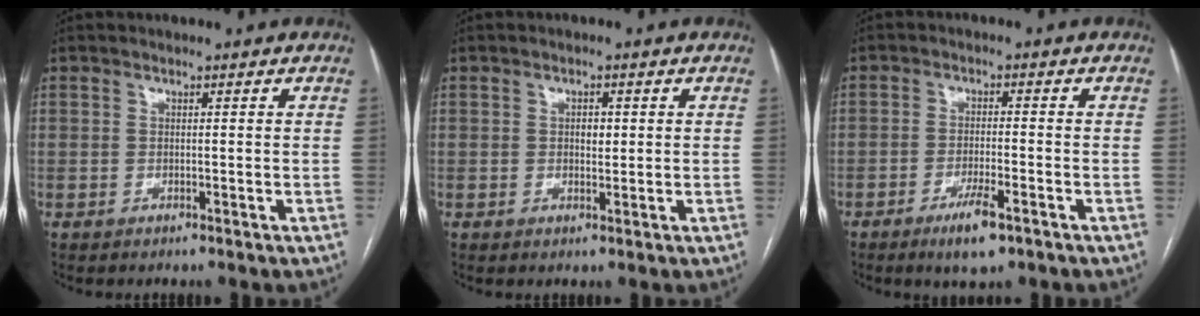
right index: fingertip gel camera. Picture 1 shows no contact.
{"total": 1.9, "force": [0.4, 1.1, 1.5], "torque": [-0.024, -0.001, 0.006]}
{"total": 5.1, "force": [-3.1, 0.8, 4.0], "torque": [-0.078, -0.008, -0.050]}